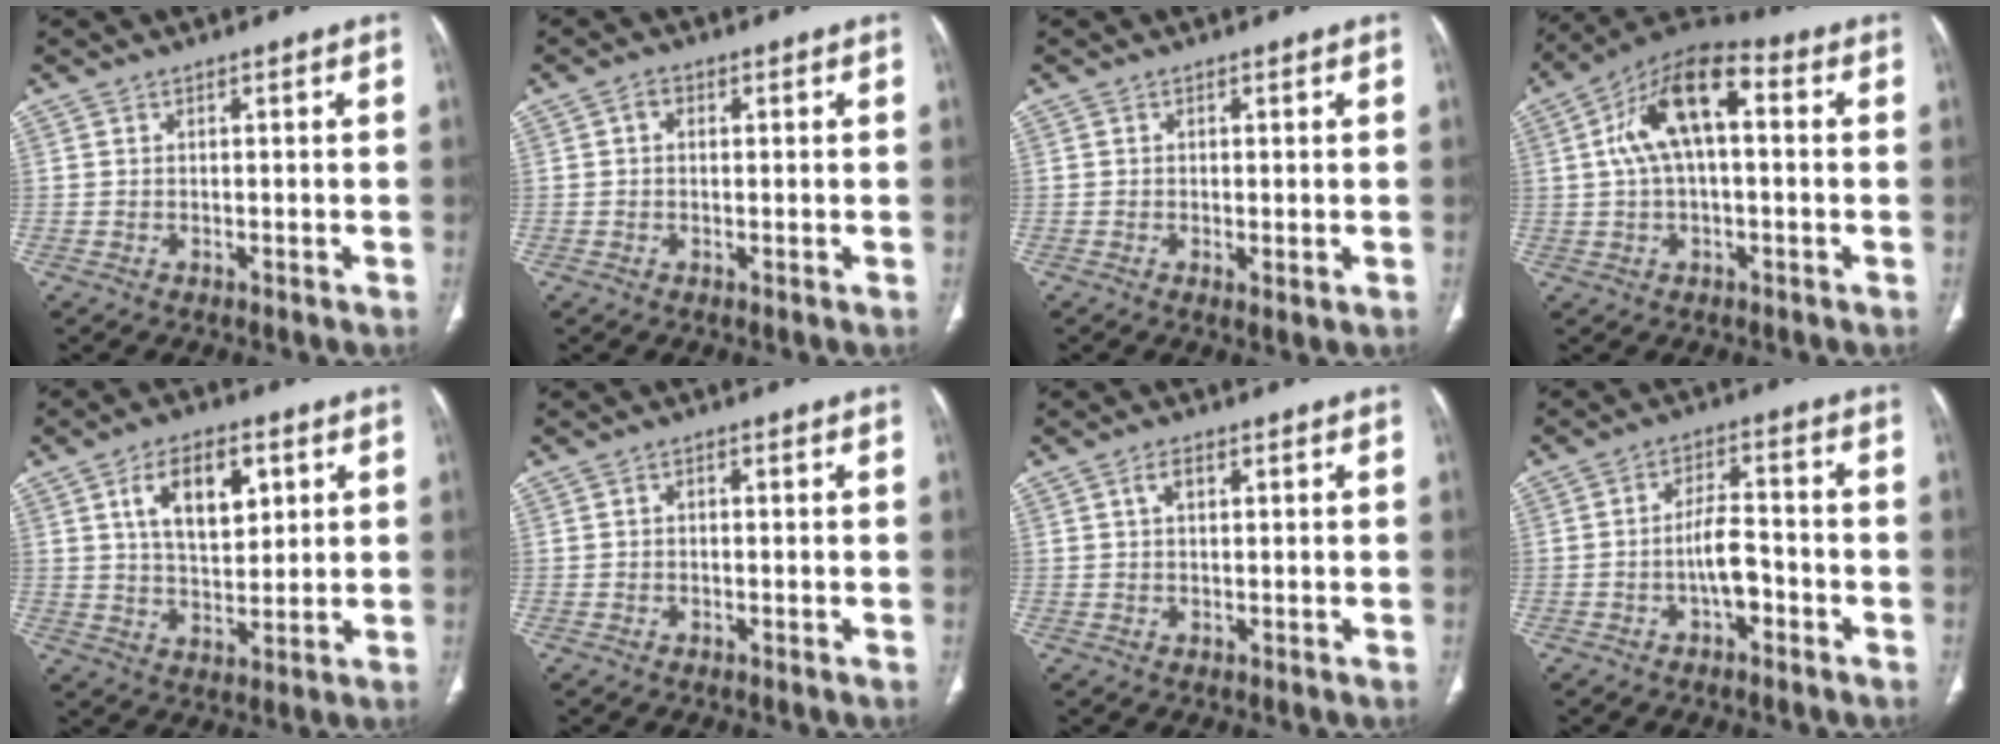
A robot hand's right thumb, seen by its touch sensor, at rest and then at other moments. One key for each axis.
{"total": 2.0, "fx": 0.5, "fy": 1.5, "fz": 1.3, "tx": -0.014, "ty": 0.007, "tz": 0.006}
{"total": 1.5, "fx": -0.3, "fy": 0.5, "fz": 1.4, "tx": -0.031, "ty": -0.007, "tz": -0.004}
{"total": 14.1, "fx": 2.3, "fy": 6.8, "fz": 12.1, "tx": -0.215, "ty": 0.040, "tz": 0.032}
{"total": 11.5, "fx": 4.2, "fy": 6.2, "fz": 8.8, "tx": -0.118, "ty": -0.012, "tz": 0.073}
{"total": 0.9, "fx": 0.0, "fy": 0.6, "fz": 0.6, "tx": -0.006, "ty": 0.003, "tz": -0.003}
{"total": 2.6, "fx": 1.0, "fy": 1.3, "fz": 2.0, "tx": -0.035, "ty": 0.007, "tz": 0.018}
{"total": 6.2, "fx": -2.3, "fy": 2.9, "fz": 5.0, "tx": -0.079, "ty": 0.028, "tz": -0.041}